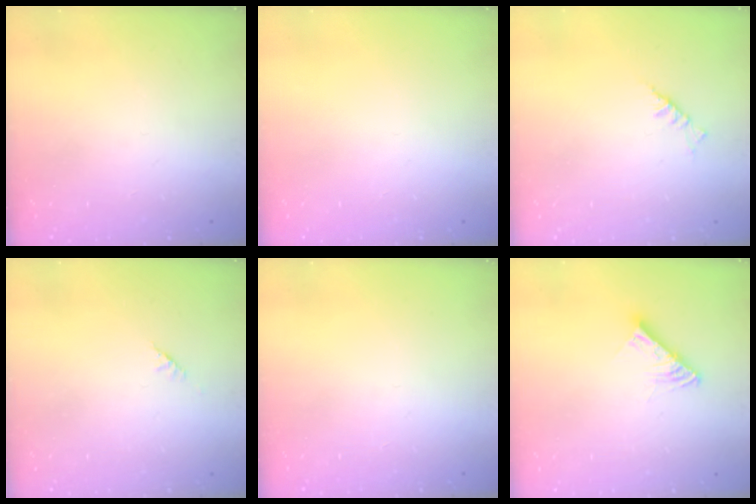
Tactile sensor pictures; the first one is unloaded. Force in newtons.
{"total": 0.0}
{"total": 2.3, "press": 2.2, "slide": 0.5}
{"total": 1.4, "press": 1.3, "slide": 0.5}
{"total": 0.0}
{"total": 9.5, "press": 9.4, "slide": 1.0}